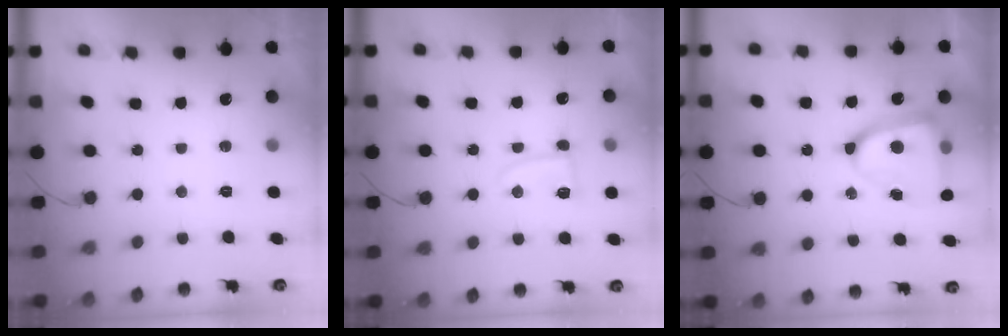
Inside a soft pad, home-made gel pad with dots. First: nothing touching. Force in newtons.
{"total": 4.6, "press": 4.5, "slide": 0.6}
{"total": 16.8, "press": 16.7, "slide": 1.4}